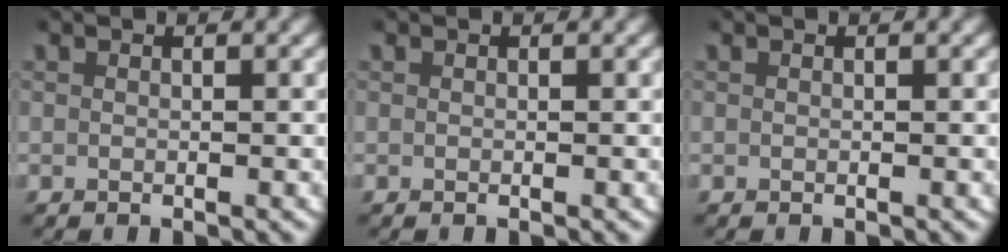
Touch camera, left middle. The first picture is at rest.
{"total": 0.0}
{"total": 0.0}